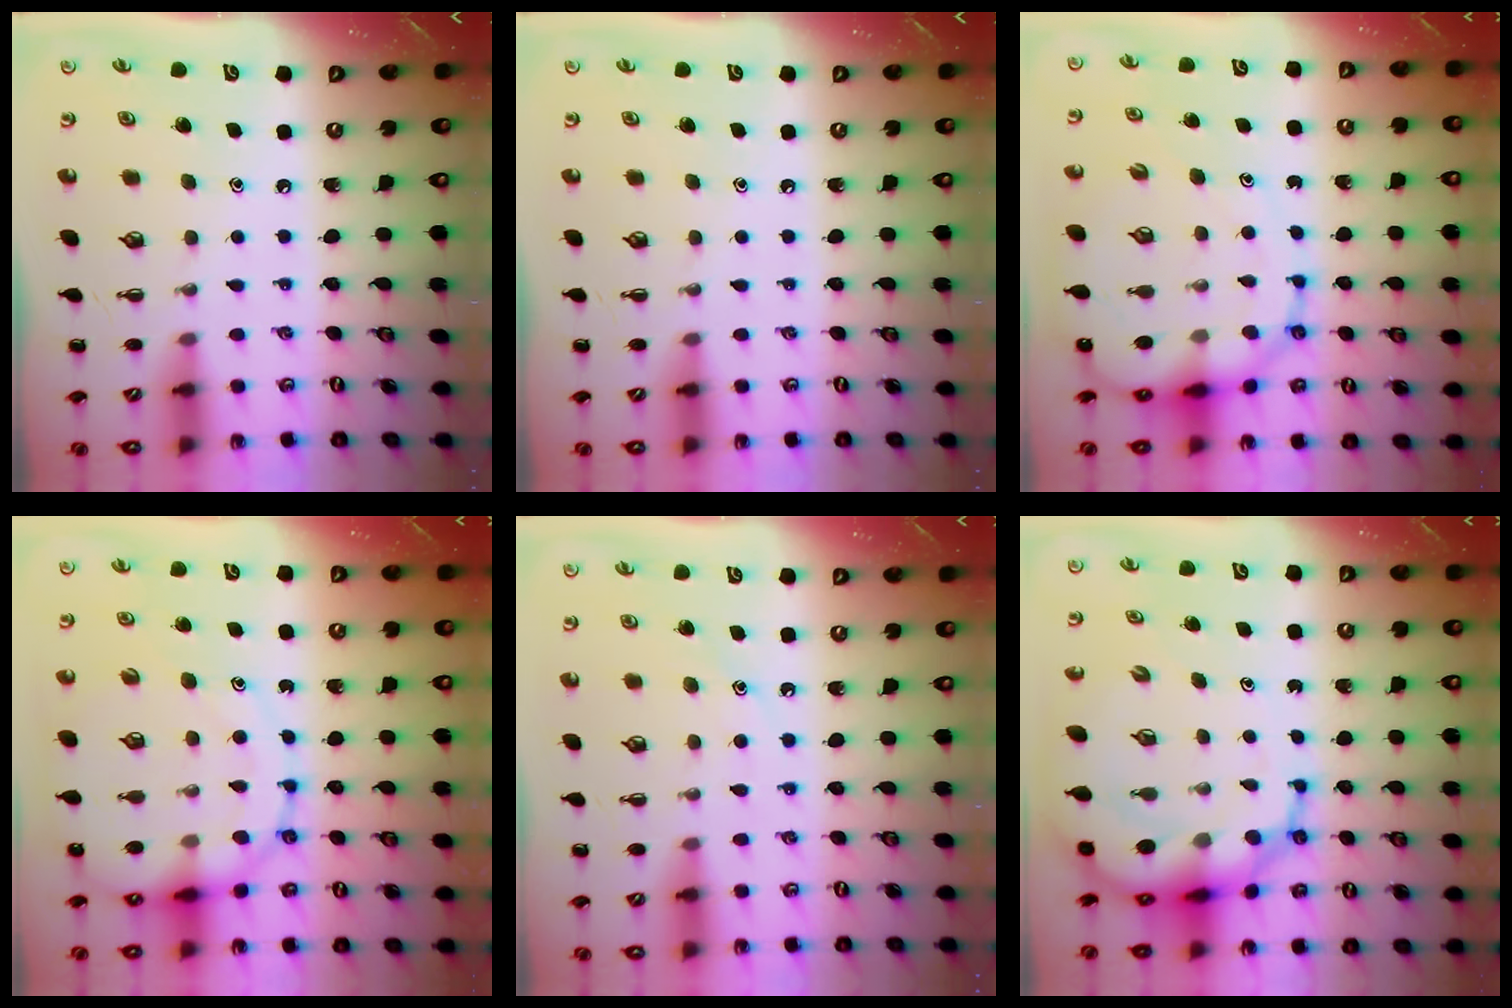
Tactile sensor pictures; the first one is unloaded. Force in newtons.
{"total": 0.0}
{"total": 12.8, "press": 12.3, "slide": 3.5}
{"total": 13.9, "press": 13.6, "slide": 2.8}
{"total": 7.7, "press": 7.6, "slide": 1.2}
{"total": 13.6, "press": 13.2, "slide": 3.6}